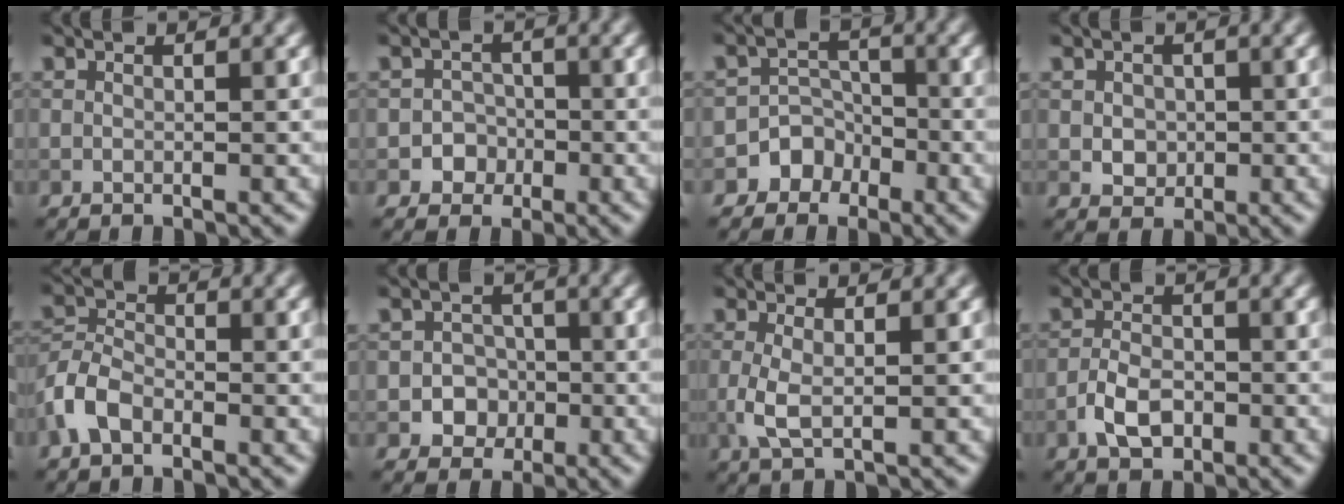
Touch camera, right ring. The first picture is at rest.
{"total": 2.3, "force": [-0.9, 2.2, 0.3], "torque": [0.019, 0.009, -0.025]}
{"total": 4.2, "force": [-2.4, 3.5, 0.2], "torque": [0.038, 0.010, -0.057]}
{"total": 2.0, "force": [0.0, 1.7, 0.9], "torque": [-0.015, -0.004, 0.002]}
{"total": 3.6, "force": [-2.1, 2.1, 2.0], "torque": [-0.045, 0.005, -0.053]}
{"total": 3.2, "force": [-1.0, 2.9, 1.0], "torque": [0.004, 0.004, -0.029]}
{"total": 2.4, "force": [0.0, 0.8, 2.2], "torque": [-0.054, -0.003, -0.002]}
{"total": 3.3, "force": [-1.5, 1.9, 2.2], "torque": [-0.041, 0.002, -0.031]}